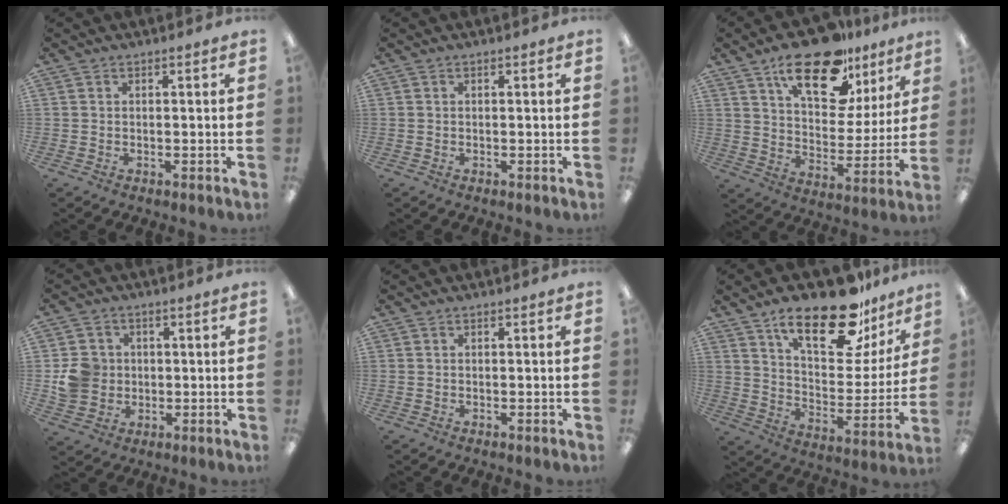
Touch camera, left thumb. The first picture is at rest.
{"total": 0.0}
{"total": 19.8, "force": [13.1, 8.9, 11.9], "torque": [-0.186, -0.066, 0.221]}
{"total": 7.3, "force": [0.5, 7.0, 2.2], "torque": [-0.039, 0.011, 0.011]}
{"total": 0.0}
{"total": 23.1, "force": [15.7, 9.3, 14.2], "torque": [-0.222, -0.091, 0.264]}